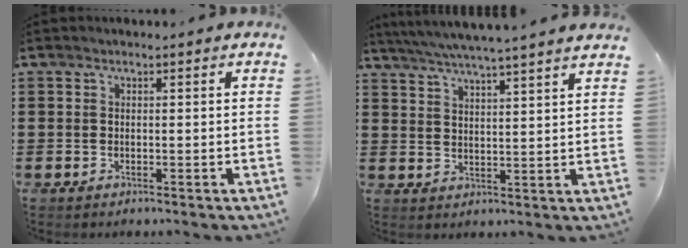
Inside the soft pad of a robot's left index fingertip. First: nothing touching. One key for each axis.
{"total": 4.8, "fx": 4.5, "fy": -0.8, "fz": 1.4, "tx": -0.044, "ty": -0.024, "tz": 0.077}